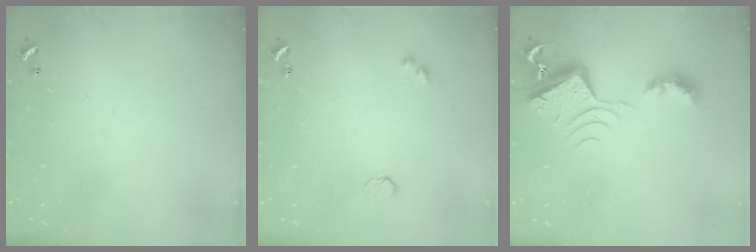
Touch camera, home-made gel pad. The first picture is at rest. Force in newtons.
{"total": 2.9, "press": 2.9, "slide": 0.5}
{"total": 7.6, "press": 7.5, "slide": 1.0}